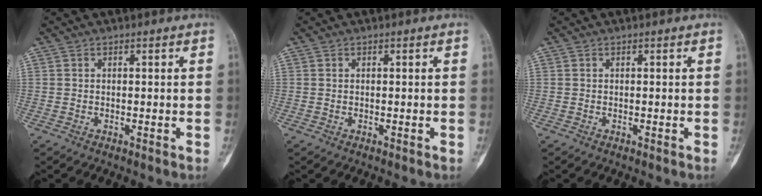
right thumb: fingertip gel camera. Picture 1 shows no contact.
{"total": 0.0}
{"total": 0.0}